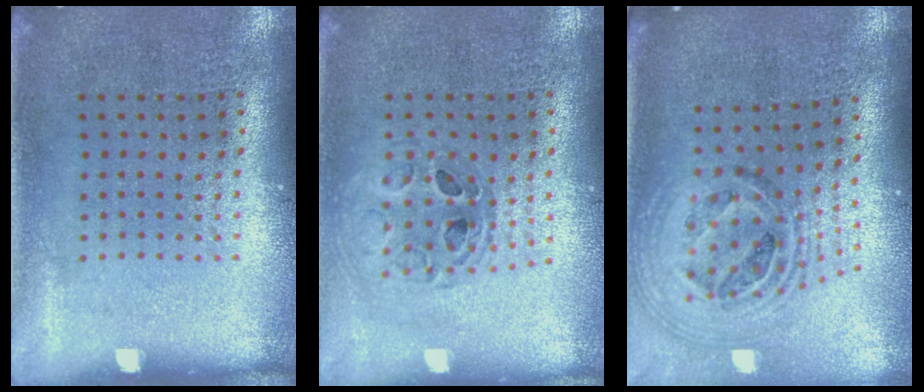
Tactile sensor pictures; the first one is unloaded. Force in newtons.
{"total": 0.7, "press": 0.7, "slide": 0.2}
{"total": 1.8, "press": 1.5, "slide": 1.1}